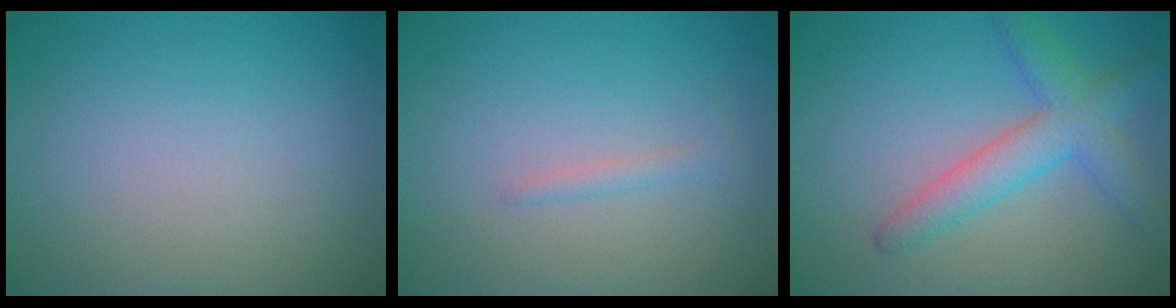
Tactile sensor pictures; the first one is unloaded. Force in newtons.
{"total": 1.0, "press": 1.0, "slide": 0.0}
{"total": 4.5, "press": 4.5, "slide": 0.2}